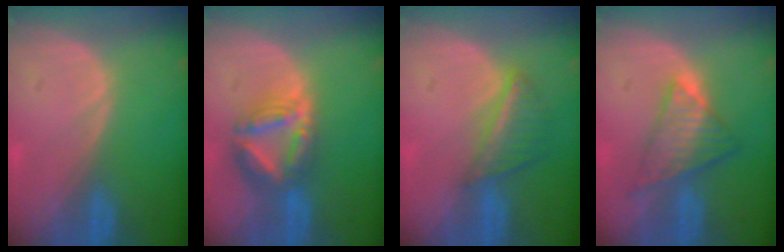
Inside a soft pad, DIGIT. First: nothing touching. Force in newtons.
{"total": 8.0, "press": 7.0, "slide": 4.0}
{"total": 5.6, "press": 5.1, "slide": 2.3}
{"total": 6.8, "press": 6.5, "slide": 2.2}